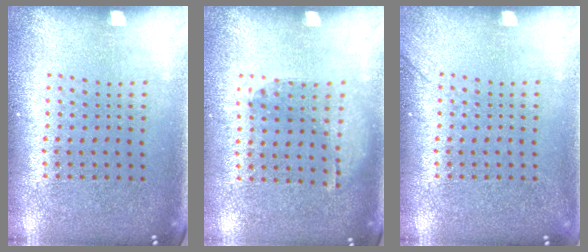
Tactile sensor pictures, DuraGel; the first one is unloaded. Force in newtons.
{"total": 1.2, "press": 0.8, "slide": 0.9}
{"total": 1.1, "press": 1.1, "slide": 0.3}